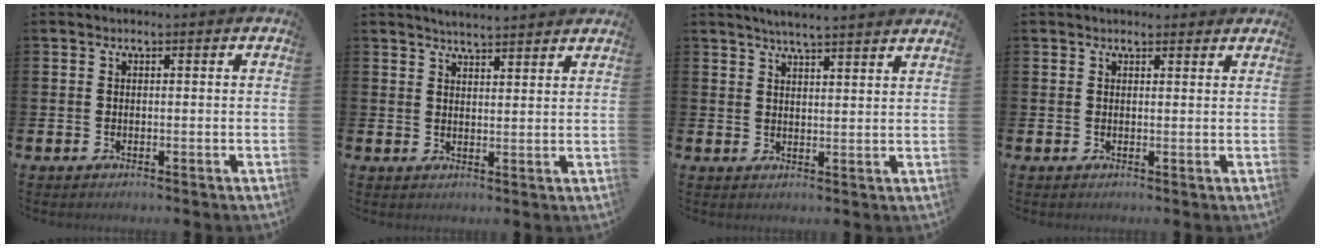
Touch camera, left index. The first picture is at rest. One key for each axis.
{"total": 3.7, "fx": 3.7, "fy": -0.2, "fz": 0.2, "tx": -0.011, "ty": -0.018, "tz": 0.067}
{"total": 4.4, "fx": 4.3, "fy": -0.6, "fz": 0.7, "tx": -0.022, "ty": -0.019, "tz": 0.075}
{"total": 1.5, "fx": 1.4, "fy": 0.4, "fz": 0.1, "tx": 0.005, "ty": -0.002, "tz": 0.025}